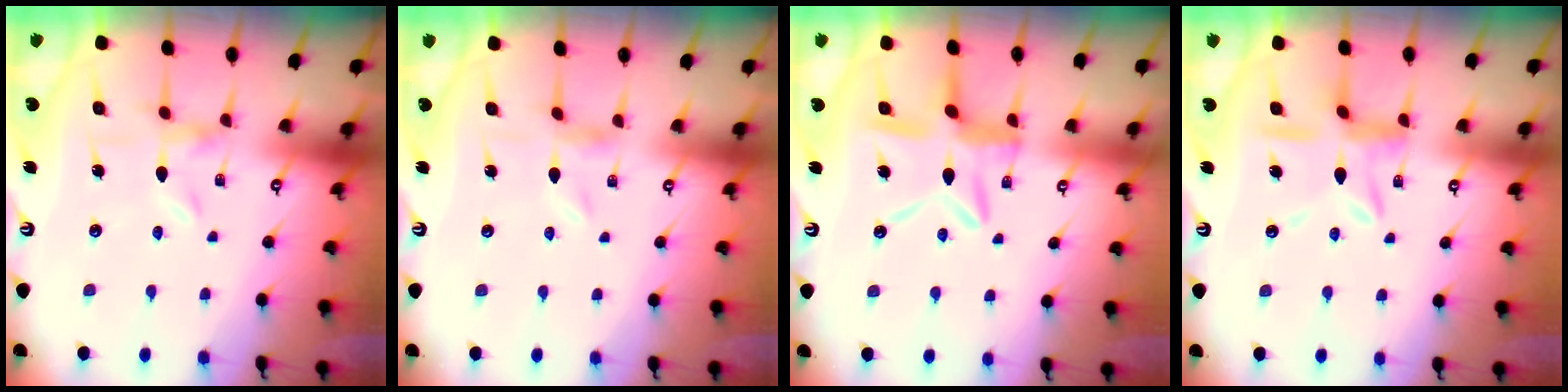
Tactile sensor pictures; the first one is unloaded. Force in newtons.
{"total": 0.0}
{"total": 11.9, "press": 11.8, "slide": 1.1}
{"total": 10.8, "press": 10.7, "slide": 0.9}